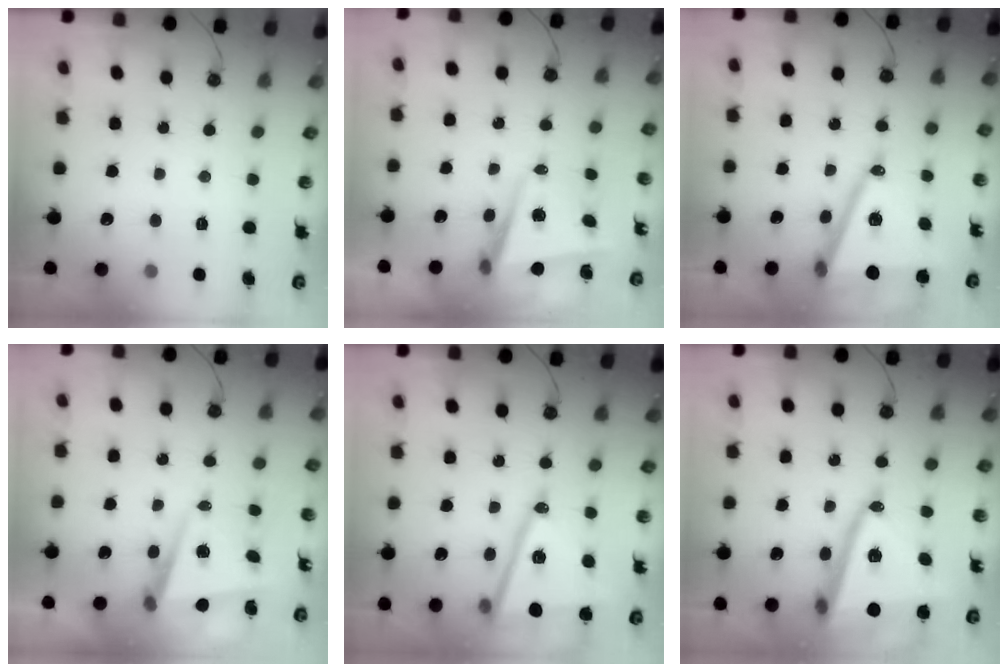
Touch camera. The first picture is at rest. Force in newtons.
{"total": 5.3, "press": 4.9, "slide": 2.0}
{"total": 16.7, "press": 16.3, "slide": 3.7}
{"total": 5.2, "press": 5.0, "slide": 1.1}
{"total": 14.8, "press": 14.6, "slide": 2.5}
{"total": 17.8, "press": 17.6, "slide": 2.6}